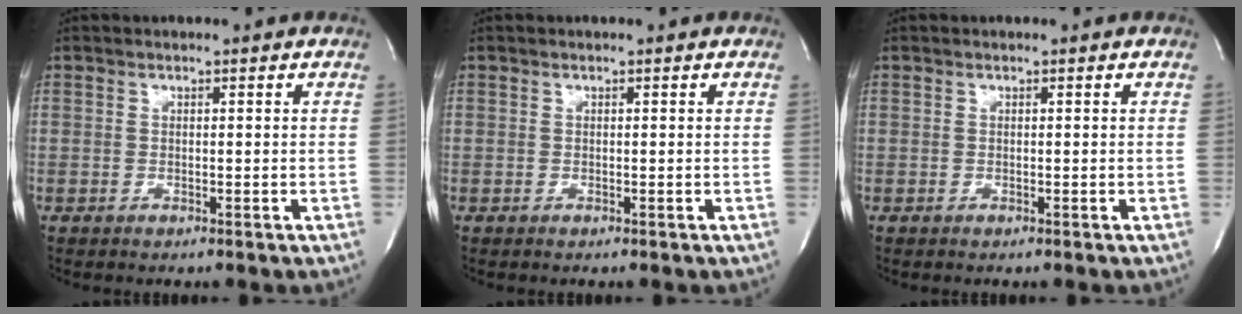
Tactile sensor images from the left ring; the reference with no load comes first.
{"total": 0.0}
{"total": 0.0}